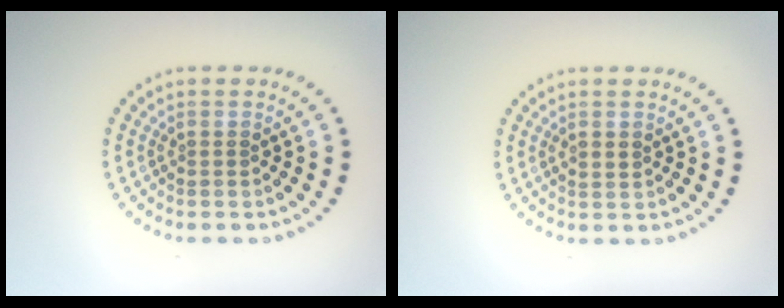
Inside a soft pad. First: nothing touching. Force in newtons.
{"total": 1.4, "press": 1.4, "slide": 0.0}